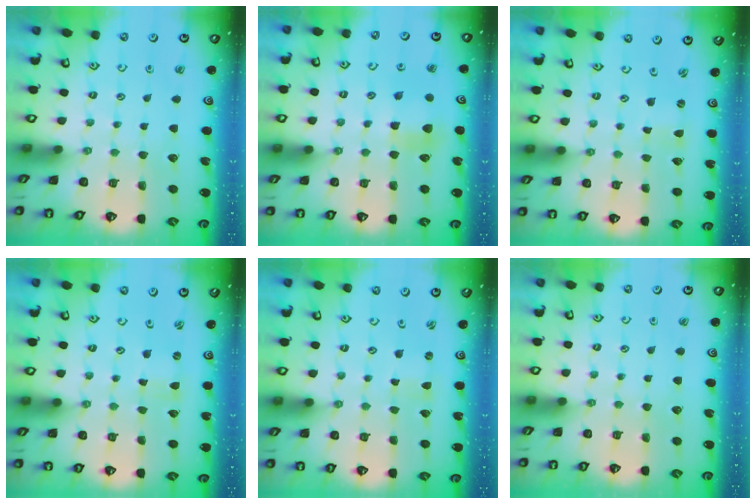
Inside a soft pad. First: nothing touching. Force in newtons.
{"total": 5.8, "press": 5.8, "slide": 0.2}
{"total": 0.0}
{"total": 0.0}
{"total": 0.0}
{"total": 0.0}